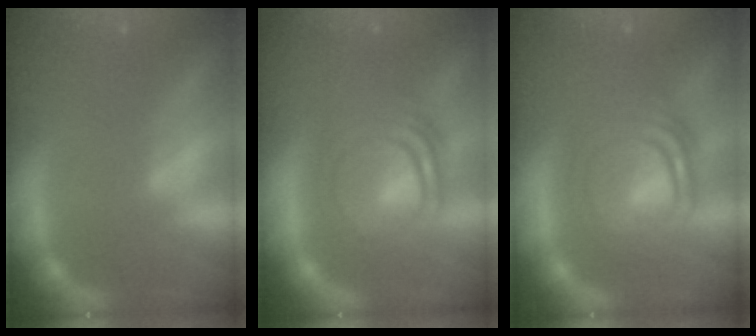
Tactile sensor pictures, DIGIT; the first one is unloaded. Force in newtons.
{"total": 8.6}
{"total": 9.0}